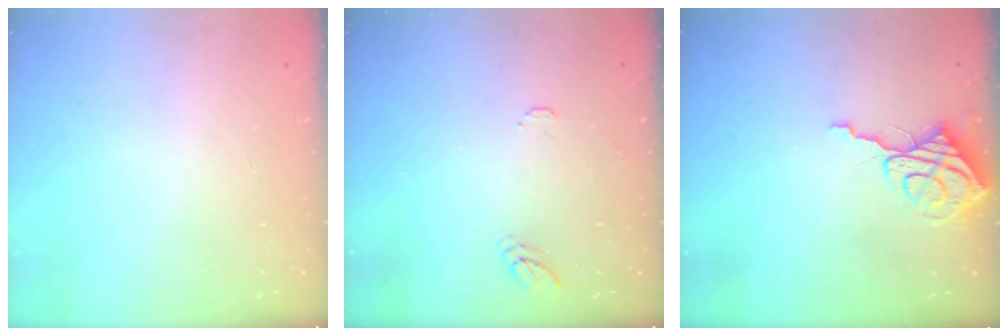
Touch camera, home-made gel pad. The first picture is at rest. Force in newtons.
{"total": 6.9, "press": 6.9, "slide": 0.5}
{"total": 11.4, "press": 11.3, "slide": 1.1}